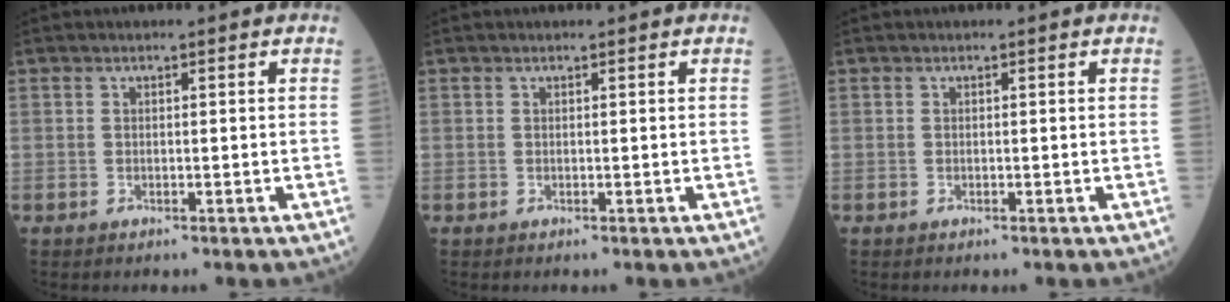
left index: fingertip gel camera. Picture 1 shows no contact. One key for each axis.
{"total": 0.0}
{"total": 0.0}